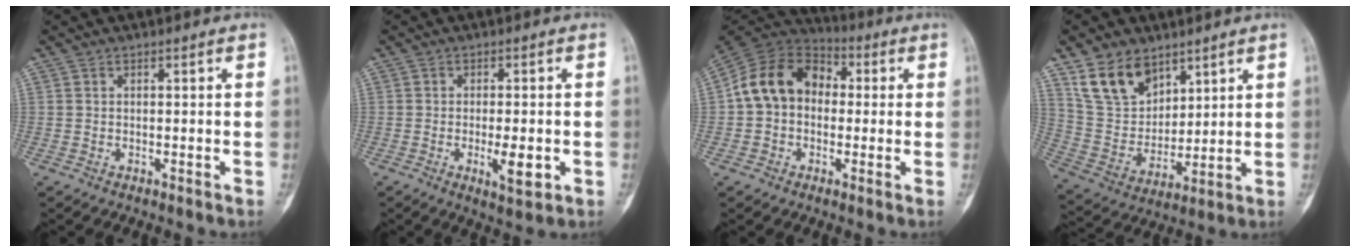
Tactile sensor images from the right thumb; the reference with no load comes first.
{"total": 5.7, "force": [-1.4, 2.0, 5.2], "torque": [-0.076, -0.007, -0.018]}
{"total": 14.0, "force": [0.7, 11.0, 8.5], "torque": [-0.131, 0.039, -0.003]}
{"total": 12.6, "force": [8.1, 8.0, 5.4], "torque": [-0.077, -0.040, 0.169]}